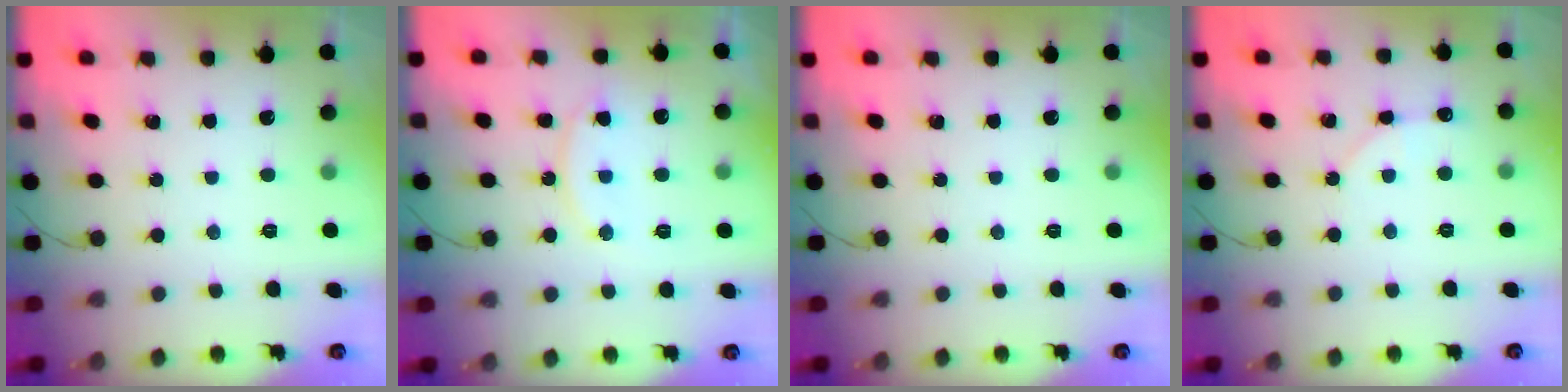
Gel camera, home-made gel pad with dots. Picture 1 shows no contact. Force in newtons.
{"total": 11.9, "press": 11.9, "slide": 0.8}
{"total": 0.0}
{"total": 3.9, "press": 3.9, "slide": 0.4}